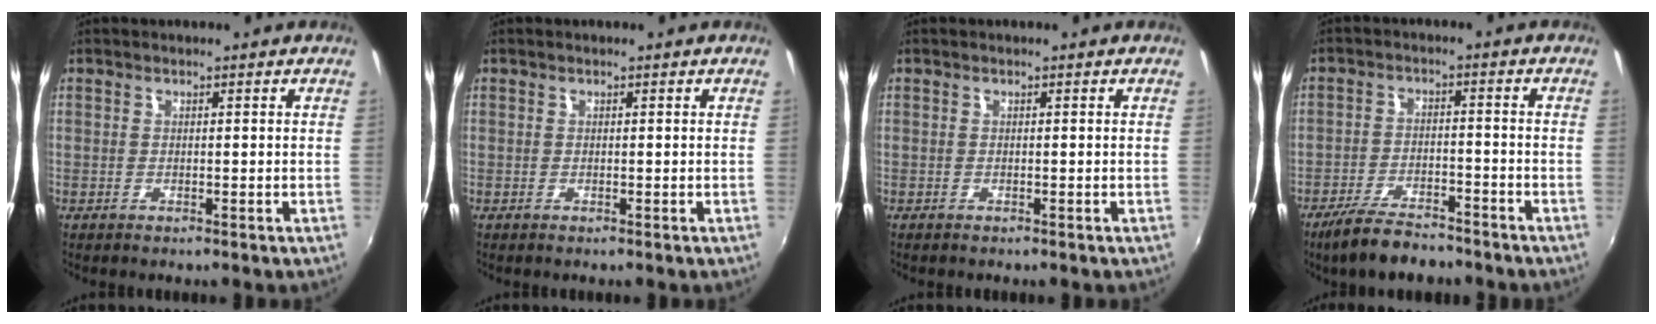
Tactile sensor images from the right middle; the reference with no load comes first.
{"total": 0.0}
{"total": 0.0}
{"total": 9.3, "force": [-7.7, 2.8, 4.5], "torque": [-0.106, -0.010, -0.129]}